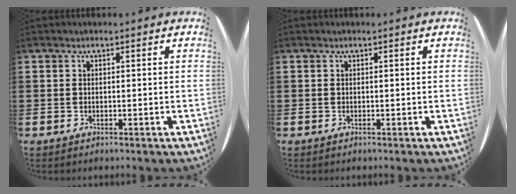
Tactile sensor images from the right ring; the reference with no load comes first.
{"total": 0.0}